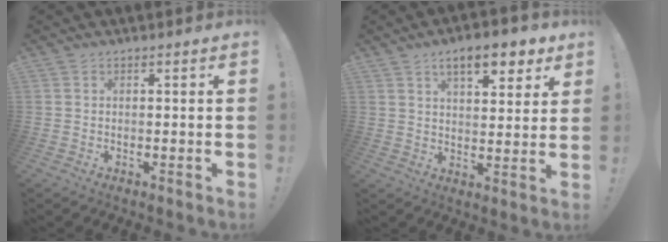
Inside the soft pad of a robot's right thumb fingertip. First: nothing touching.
{"total": 10.3, "force": [6.2, 3.9, 7.2], "torque": [-0.102, -0.028, 0.106]}